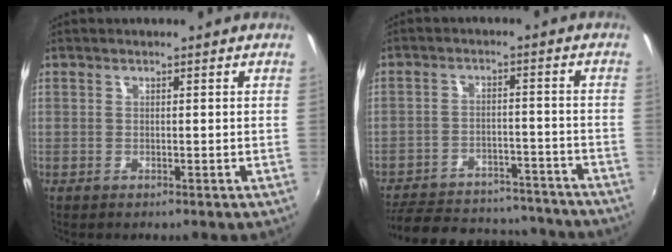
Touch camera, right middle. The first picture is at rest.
{"total": 23.6, "force": [-20.3, 8.1, 8.9], "torque": [-0.191, 0.018, -0.256]}